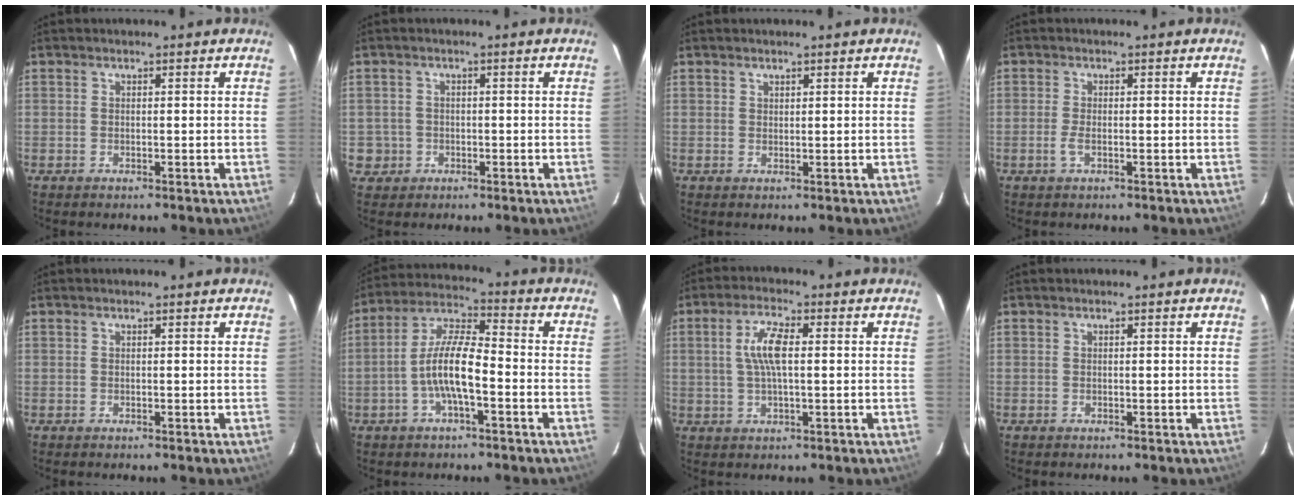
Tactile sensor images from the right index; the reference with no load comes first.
{"total": 4.0, "force": [-0.9, 3.8, 0.3], "torque": [-0.010, 0.020, -0.008]}
{"total": 0.7, "force": [0.6, 0.3, 0.1], "torque": [-0.001, 0.002, 0.012]}
{"total": 2.0, "force": [-0.7, 0.7, 1.7], "torque": [-0.039, -0.003, -0.014]}
{"total": 0.0}
{"total": 9.8, "force": [-3.1, 2.4, 8.9], "torque": [-0.187, 0.008, -0.060]}
{"total": 6.3, "force": [0.8, 1.9, 5.9], "torque": [-0.117, 0.009, 0.018]}
{"total": 0.0}